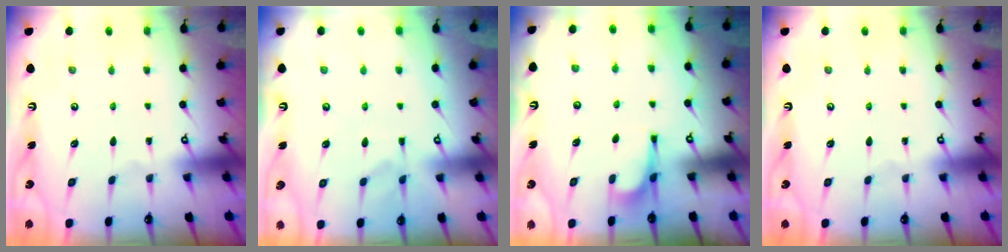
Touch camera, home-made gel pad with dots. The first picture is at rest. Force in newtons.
{"total": 1.6, "press": 0.9, "slide": 1.3}
{"total": 4.1, "press": 4.1, "slide": 0.3}
{"total": 0.0}